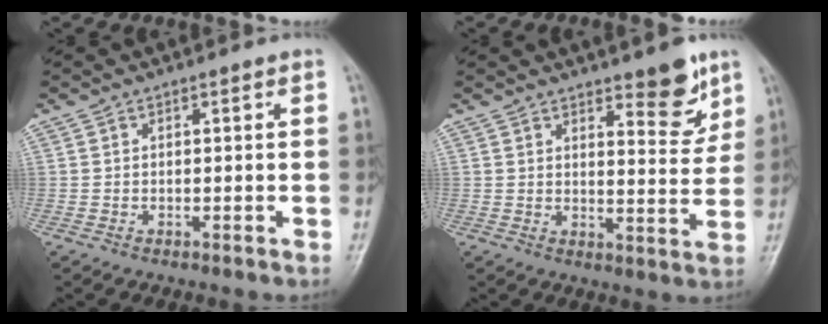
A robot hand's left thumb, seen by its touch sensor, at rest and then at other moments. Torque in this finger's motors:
{"motor_torque": [0.21, 0.18, -0.21, -0.21, 0.08]}